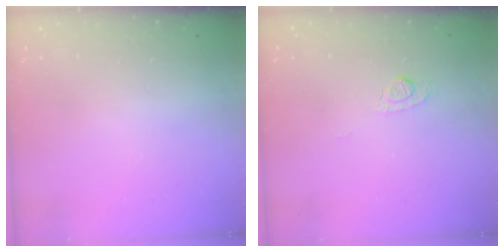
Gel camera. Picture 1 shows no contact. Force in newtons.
{"total": 6.0, "press": 6.0, "slide": 0.6}